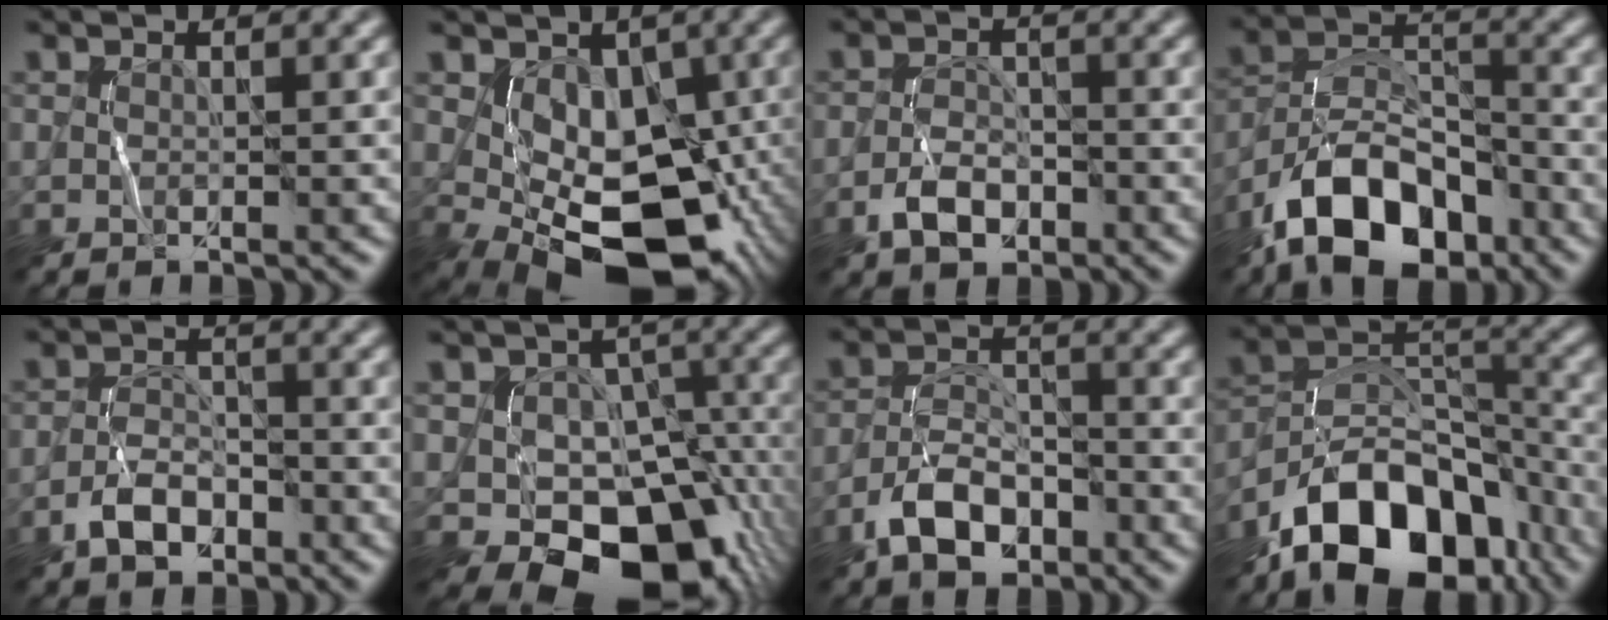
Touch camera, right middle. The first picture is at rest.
{"total": 10.5, "force": [-1.7, 6.8, 7.8], "torque": [-0.115, -0.014, -0.021]}
{"total": 3.0, "force": [-1.9, 1.8, 1.4], "torque": [-0.025, 0.007, -0.039]}
{"total": 10.1, "force": [-6.8, 5.1, 5.5], "torque": [-0.092, 0.012, -0.131]}
{"total": 3.1, "force": [-2.1, 1.7, 1.4], "torque": [-0.025, 0.009, -0.043]}
{"total": 12.3, "force": [-4.6, 8.6, 7.4], "torque": [-0.074, 0.005, -0.067]}
{"total": 5.1, "force": [-3.2, 2.8, 2.8], "torque": [-0.047, 0.007, -0.065]}
{"total": 12.7, "force": [-8.3, 6.9, 6.7], "torque": [-0.109, 0.017, -0.154]}